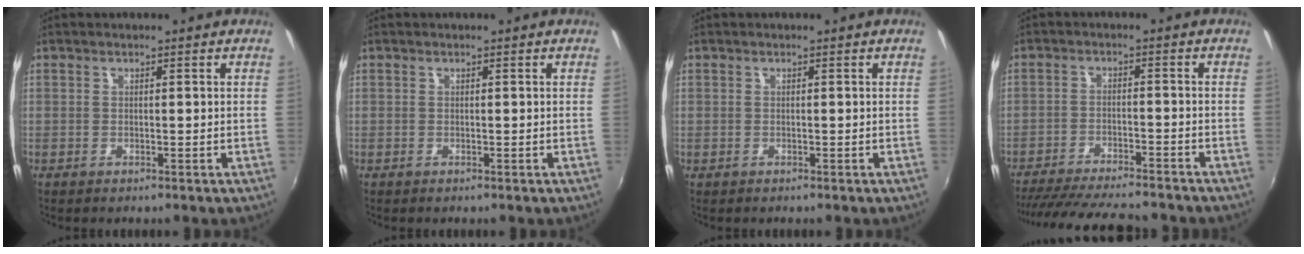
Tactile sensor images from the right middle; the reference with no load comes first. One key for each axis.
{"total": 0.0}
{"total": 0.0}
{"total": 17.2, "fx": -15.2, "fy": 3.0, "fz": 7.6, "tx": -0.151, "ty": -0.016, "tz": -0.229}